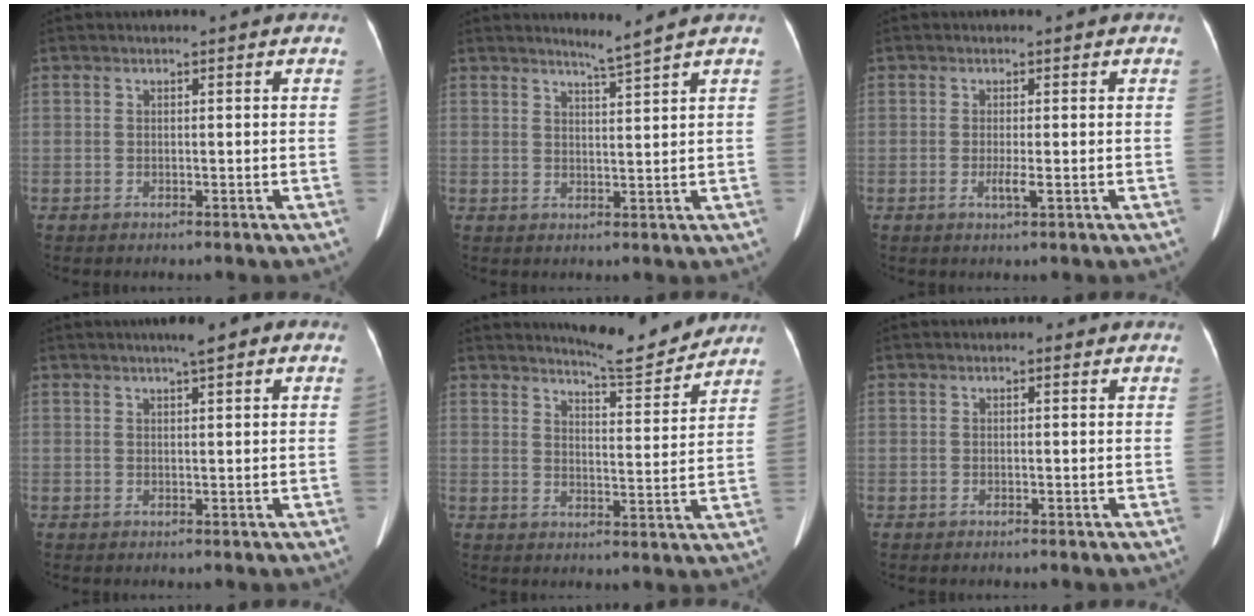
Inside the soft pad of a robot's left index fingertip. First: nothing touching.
{"total": 2.6, "force": [2.2, -1.3, 0.6], "torque": [-0.023, -0.014, 0.047]}
{"total": 1.6, "force": [-0.5, 0.0, 1.6], "torque": [-0.033, -0.004, -0.008]}
{"total": 3.7, "force": [2.2, 0.6, 2.9], "torque": [-0.043, 0.015, 0.028]}
{"total": 8.8, "force": [8.6, 0.4, 1.8], "torque": [-0.035, -0.016, 0.117]}
{"total": 0.6, "force": [0.3, 0.5, 0.3], "torque": [-0.006, 0.003, -0.001]}